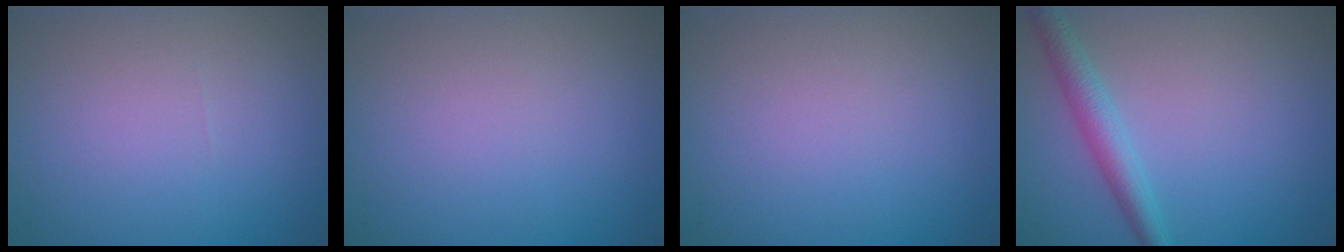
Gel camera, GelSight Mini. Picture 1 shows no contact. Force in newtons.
{"total": 0.0}
{"total": 0.0}
{"total": 2.8, "press": 2.8, "slide": 0.1}